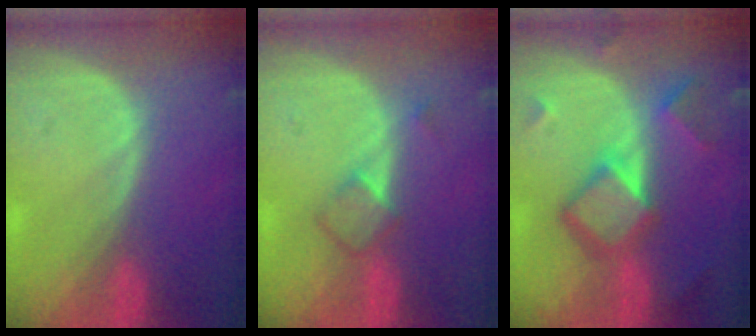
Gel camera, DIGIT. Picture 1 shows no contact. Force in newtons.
{"total": 3.6, "press": 3.3, "slide": 1.2}
{"total": 7.9, "press": 7.8, "slide": 0.5}